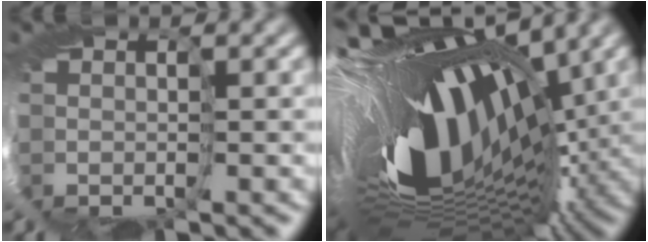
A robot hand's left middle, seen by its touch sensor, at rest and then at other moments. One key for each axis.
{"total": 16.9, "fx": 2.2, "fy": 6.8, "fz": 15.3, "tx": -0.226, "ty": -0.036, "tz": 0.009}